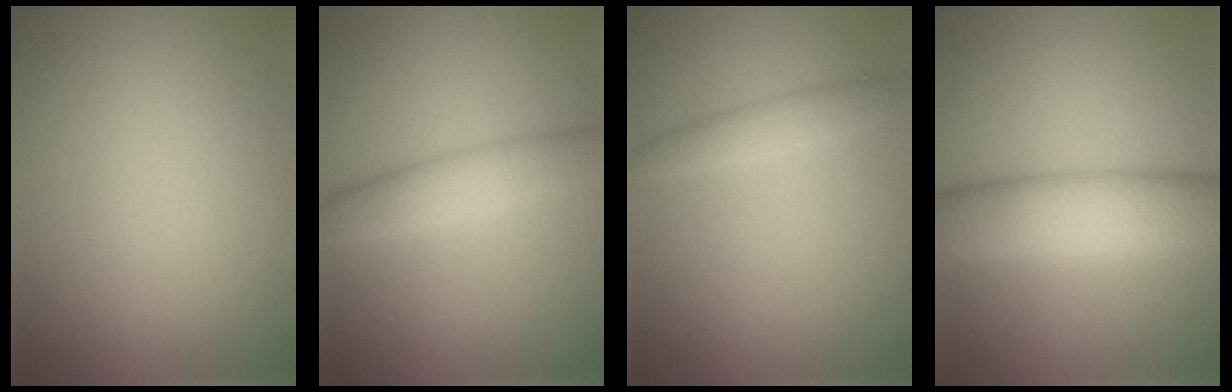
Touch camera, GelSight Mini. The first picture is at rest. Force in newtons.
{"total": 3.8, "press": 3.8, "slide": 0.2}
{"total": 1.9, "press": 1.9, "slide": 0.0}
{"total": 7.2, "press": 7.2, "slide": 0.2}